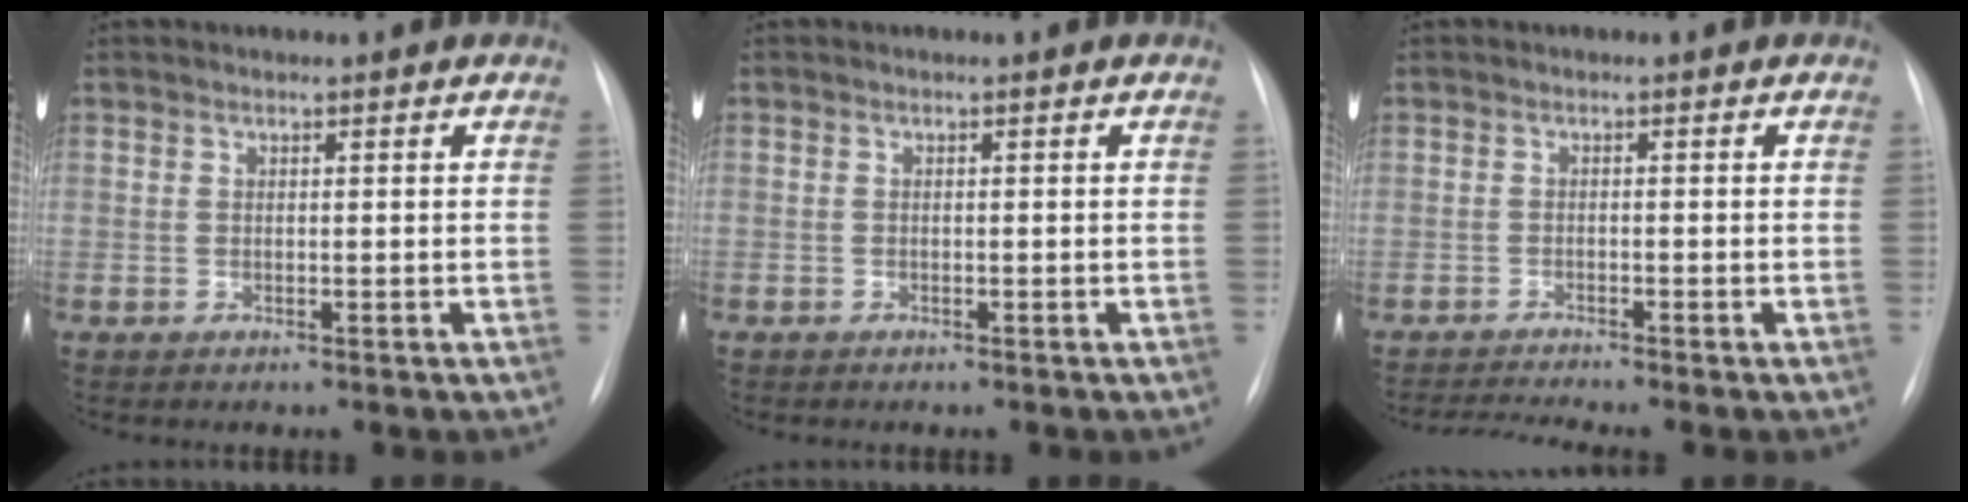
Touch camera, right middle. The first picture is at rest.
{"total": 0.6, "force": [-0.4, 0.4, 0.0], "torque": [-0.006, 0.004, -0.008]}
{"total": 3.9, "force": [-3.5, -1.4, 1.0], "torque": [-0.023, -0.015, -0.062]}